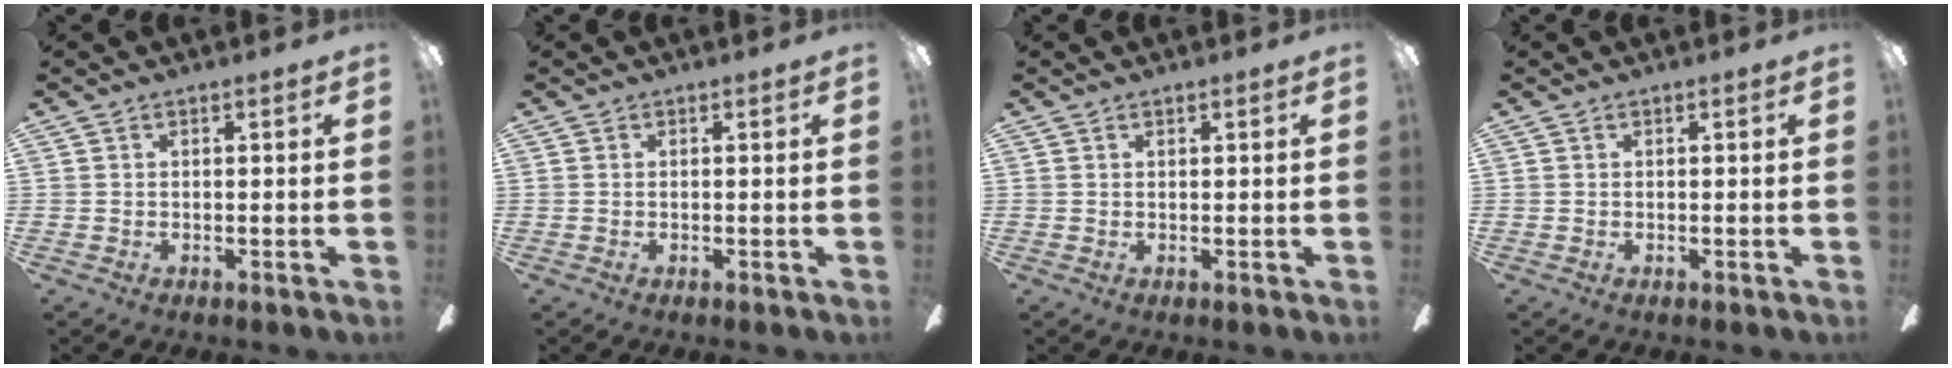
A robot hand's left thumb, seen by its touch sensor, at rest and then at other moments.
{"total": 0.0}
{"total": 0.6, "force": [0.4, 0.2, 0.4], "torque": [-0.009, 0.002, 0.007]}
{"total": 0.0}